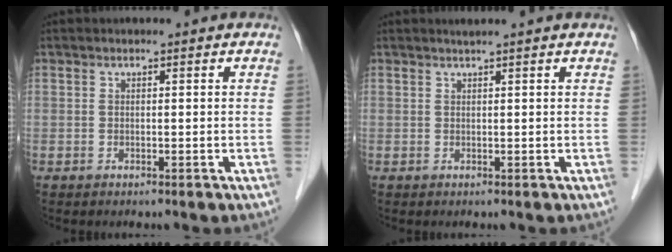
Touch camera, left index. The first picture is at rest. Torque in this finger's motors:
{"motor_torque": [-0.07, 0.18, -0.05, -0.01]}